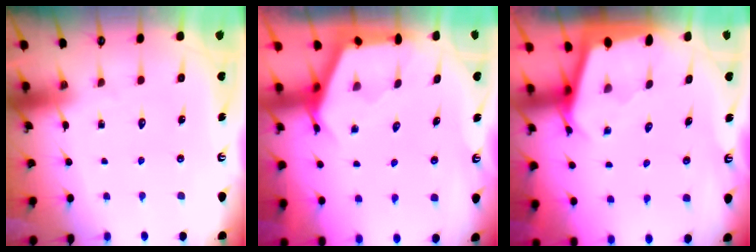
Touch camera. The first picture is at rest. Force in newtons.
{"total": 3.0, "press": 3.0, "slide": 0.3}
{"total": 2.3, "press": 2.3, "slide": 0.1}